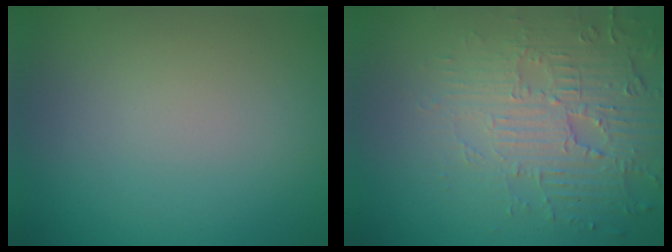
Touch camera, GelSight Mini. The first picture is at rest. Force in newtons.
{"total": 4.1, "press": 4.1, "slide": 0.5}